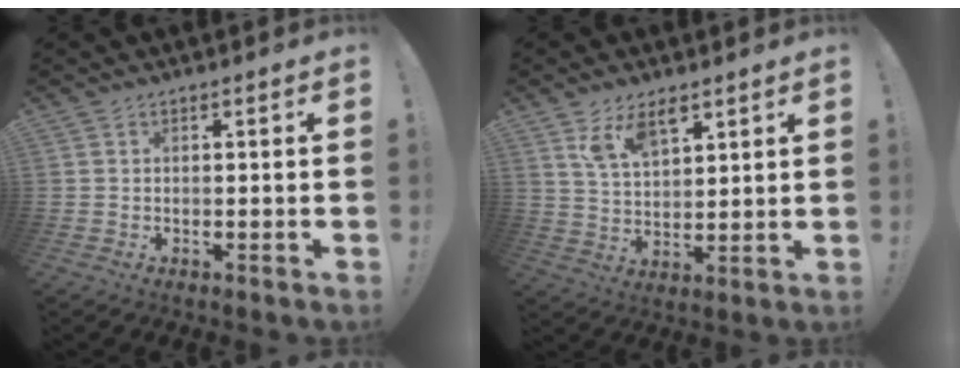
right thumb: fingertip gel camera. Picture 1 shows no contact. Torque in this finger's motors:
{"motor_torque": [-0.08, 1.23, 0.19, 0.07, 0.23]}